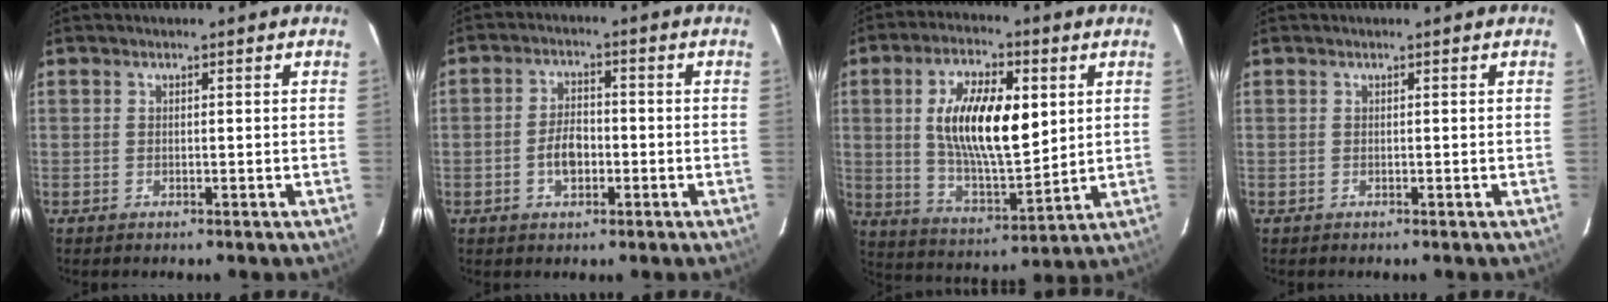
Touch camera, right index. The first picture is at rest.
{"total": 5.0, "force": [-1.6, 3.1, 3.7], "torque": [-0.072, 0.008, -0.025]}
{"total": 16.3, "force": [3.4, 6.8, 14.5], "torque": [-0.259, 0.004, 0.067]}
{"total": 0.0}